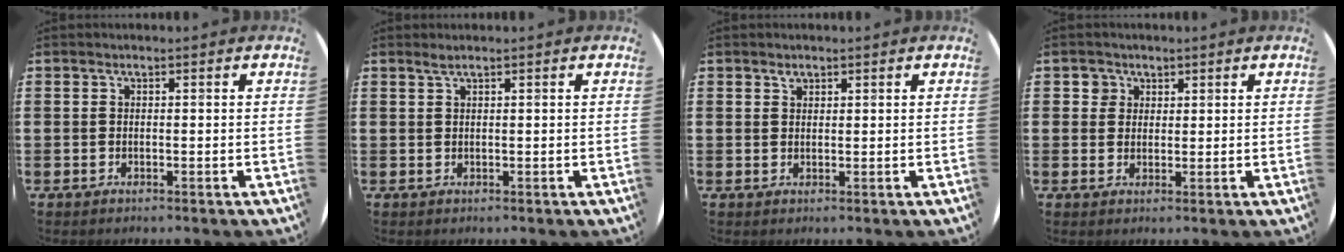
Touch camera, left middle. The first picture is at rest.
{"total": 0.8, "force": [0.6, -0.1, 0.5], "torque": [-0.008, 0.001, 0.011]}
{"total": 1.0, "force": [0.9, 0.4, 0.0], "torque": [0.006, -0.001, 0.015]}
{"total": 2.1, "force": [1.4, 1.6, 0.0], "torque": [0.011, -0.001, 0.024]}